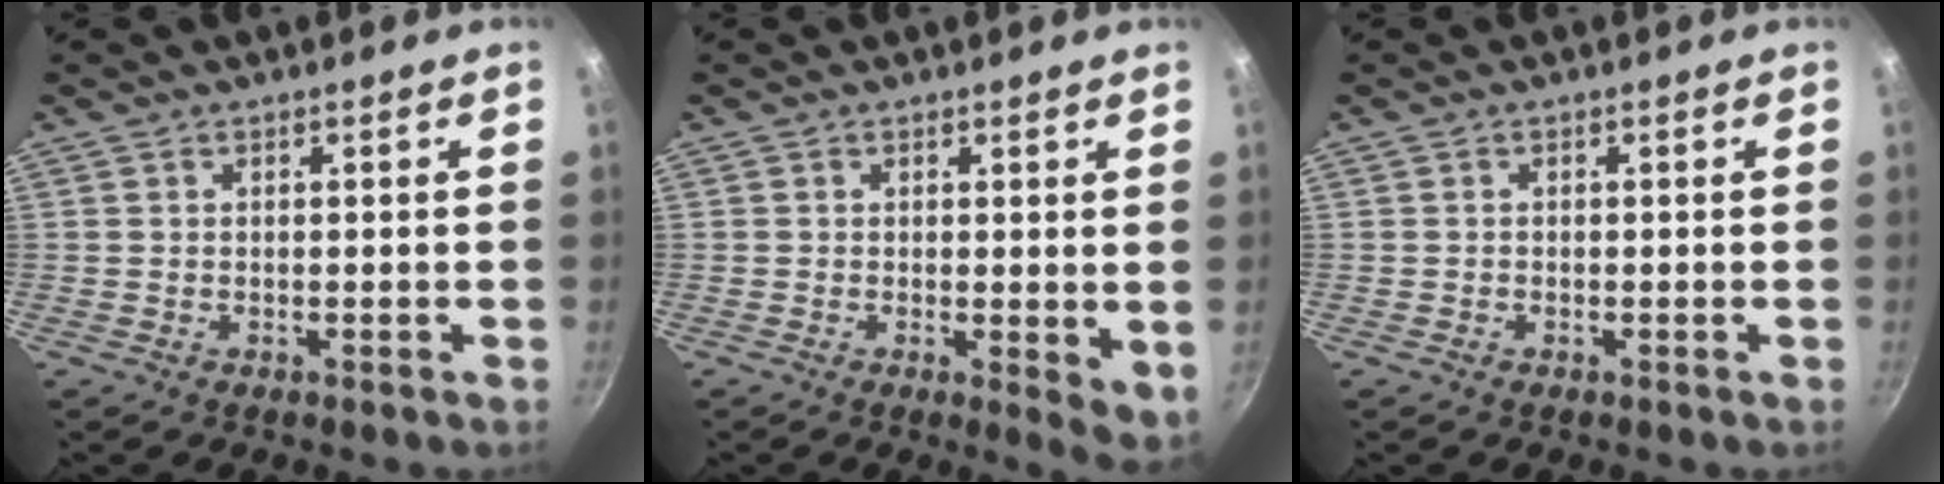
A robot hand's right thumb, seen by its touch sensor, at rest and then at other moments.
{"total": 5.1, "force": [0.3, 1.9, 4.7], "torque": [-0.057, -0.012, 0.004]}
{"total": 0.0}